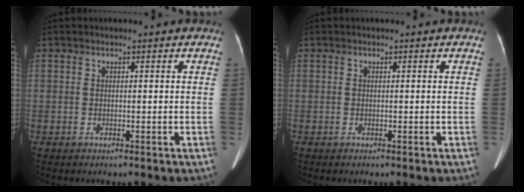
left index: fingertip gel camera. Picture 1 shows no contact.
{"total": 0.0}